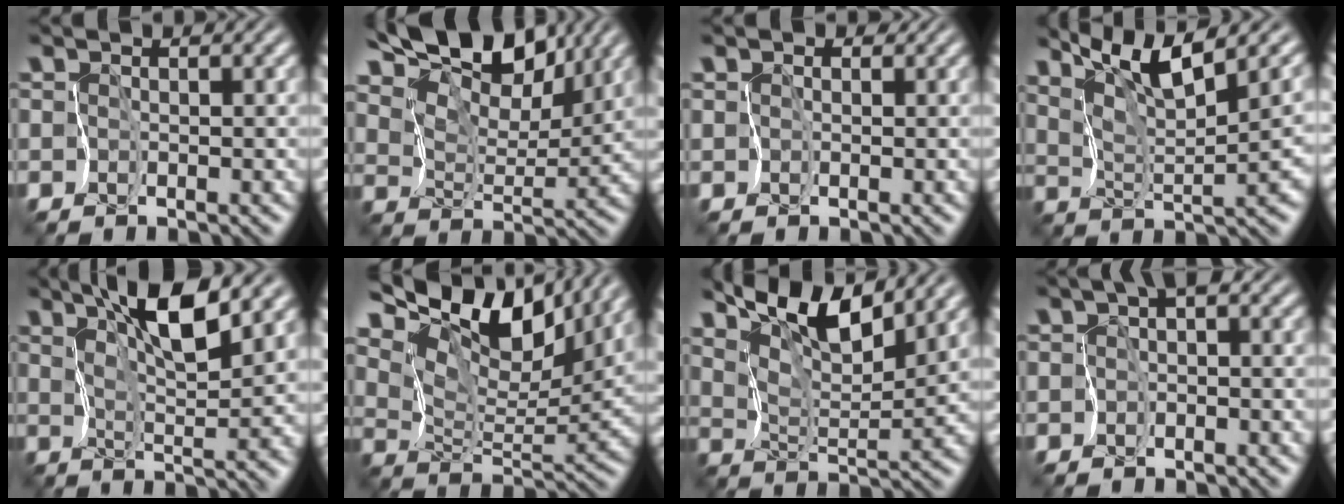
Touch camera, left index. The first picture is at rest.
{"total": 10.0, "force": [8.4, 3.1, 4.5], "torque": [-0.086, 0.007, 0.132]}
{"total": 1.4, "force": [0.4, 1.2, 0.6], "torque": [0.005, 0.018, -0.008]}
{"total": 6.6, "force": [5.1, 0.2, 4.2], "torque": [-0.078, 0.016, 0.100]}
{"total": 7.0, "force": [4.3, 0.7, 5.5], "torque": [-0.100, 0.006, 0.080]}
{"total": 11.6, "force": [8.7, 4.2, 6.5], "torque": [-0.140, 0.024, 0.154]}
{"total": 6.8, "force": [5.7, 0.9, 3.6], "torque": [-0.072, 0.006, 0.103]}
{"total": 2.4, "force": [0.1, 1.3, 2.0], "torque": [-0.029, 0.010, -0.005]}